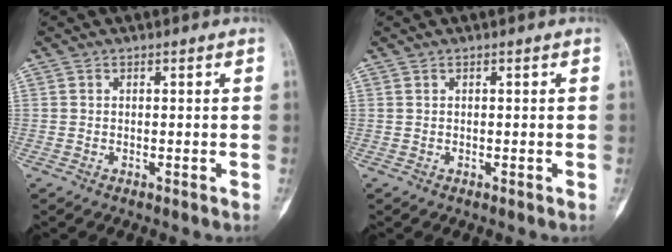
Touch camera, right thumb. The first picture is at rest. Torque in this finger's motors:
{"motor_torque": [0.26, -0.07, -0.11, 0.02, 0.05]}